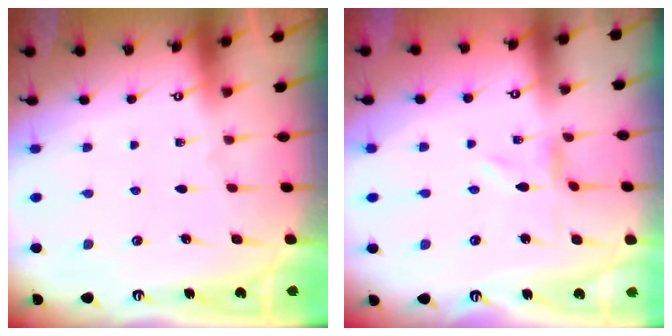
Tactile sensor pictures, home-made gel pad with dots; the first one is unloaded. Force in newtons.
{"total": 0.0}